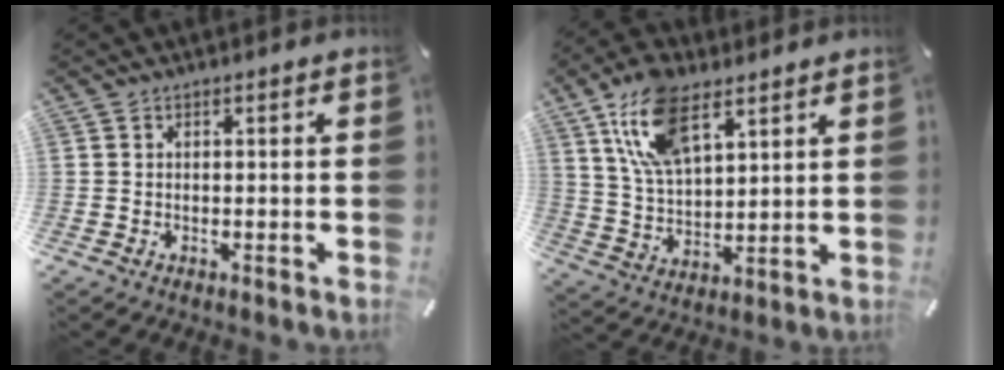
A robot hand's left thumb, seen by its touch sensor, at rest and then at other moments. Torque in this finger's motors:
{"motor_torque": [1.57, 0.85, 1.38, -1.39, 0.52]}